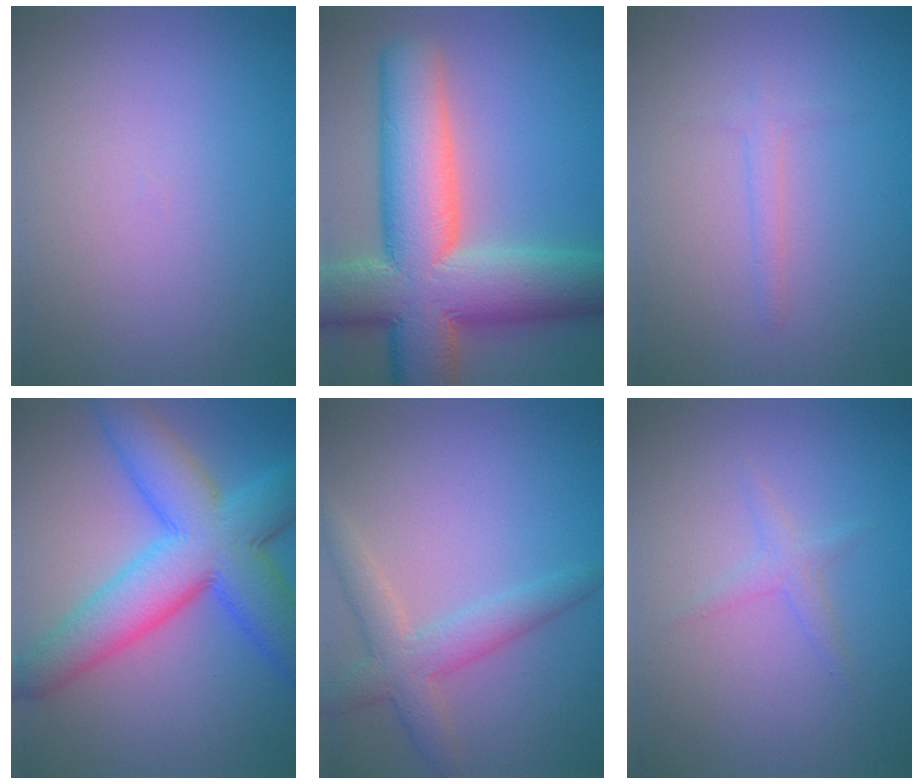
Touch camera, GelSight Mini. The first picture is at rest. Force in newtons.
{"total": 14.1, "press": 14.1, "slide": 0.8}
{"total": 1.1, "press": 1.1, "slide": 0.1}
{"total": 10.6, "press": 10.6, "slide": 0.2}
{"total": 3.8, "press": 3.8, "slide": 0.2}
{"total": 1.3, "press": 1.3, "slide": 0.0}